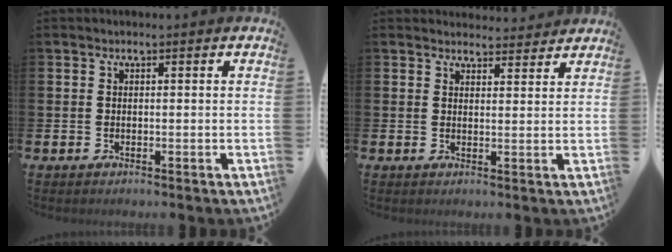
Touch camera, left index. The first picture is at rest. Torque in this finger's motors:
{"motor_torque": [0.88, -1.26, 0.09, 0.03]}